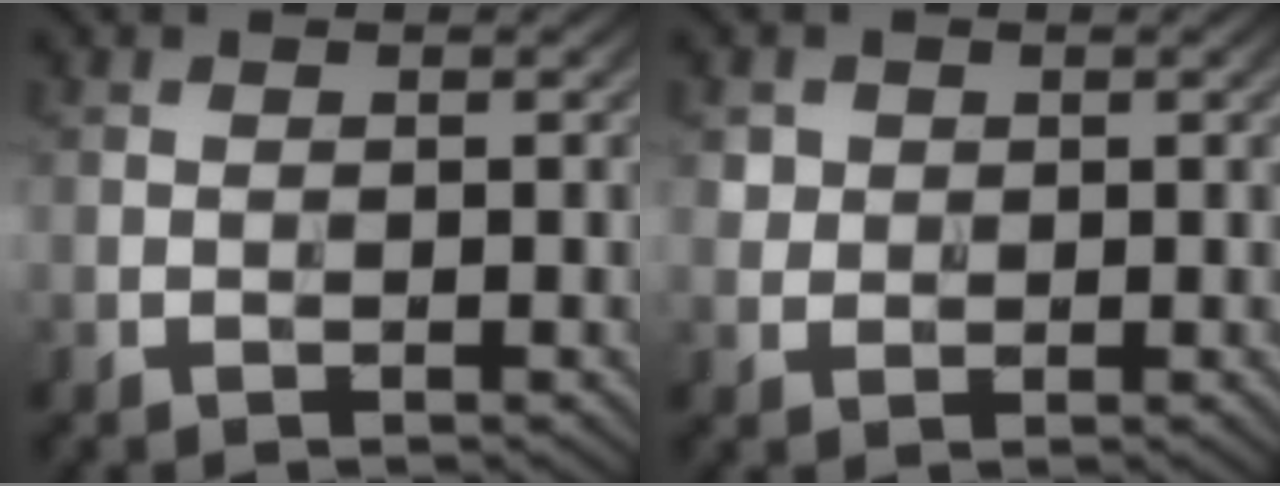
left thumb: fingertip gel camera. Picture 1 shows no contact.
{"total": 1.7, "force": [0.6, 1.6, 0.3], "torque": [-0.009, -0.005, 0.012]}